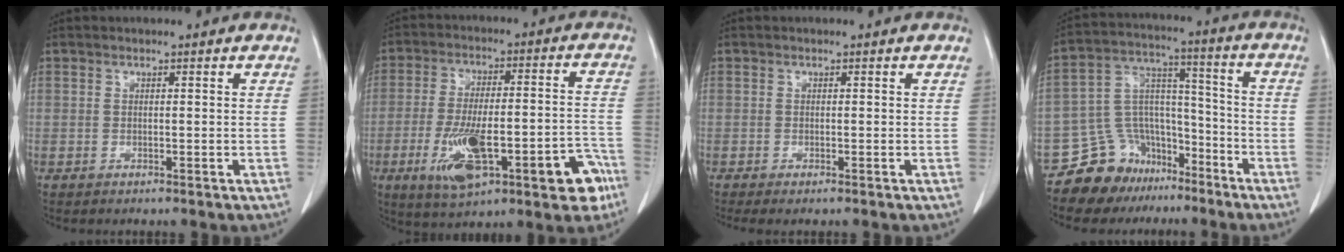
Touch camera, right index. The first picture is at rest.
{"total": 17.4, "force": [-7.4, 5.2, 14.9], "torque": [-0.203, 0.024, -0.098]}
{"total": 1.1, "force": [-0.8, 0.1, 0.8], "torque": [-0.013, -0.005, -0.013]}
{"total": 12.1, "force": [-9.3, 7.6, 1.5], "torque": [-0.026, 0.080, -0.156]}